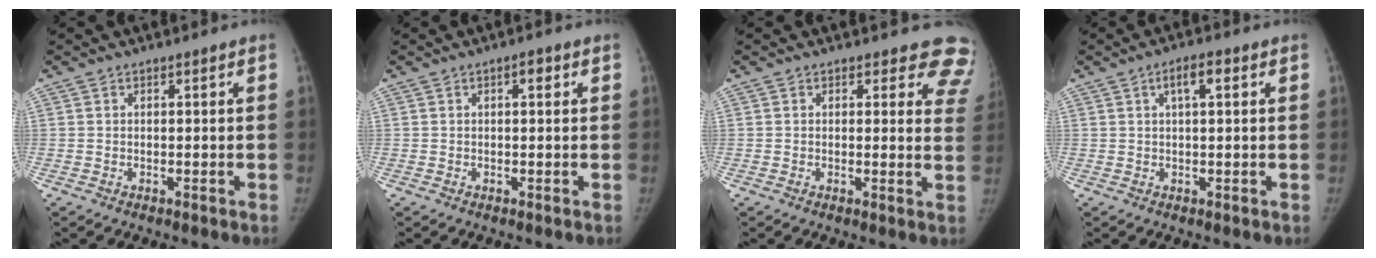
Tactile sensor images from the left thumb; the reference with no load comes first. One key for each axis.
{"total": 1.6, "fx": 0.6, "fy": 0.8, "fz": 1.2, "tx": -0.010, "ty": 0.003, "tz": 0.004}
{"total": 9.4, "fx": 8.3, "fy": 4.2, "fz": 1.8, "tx": 0.044, "ty": -0.040, "tz": 0.052}
{"total": 3.8, "fx": 1.4, "fy": 1.4, "fz": 3.2, "tx": -0.048, "ty": 0.009, "tz": 0.021}